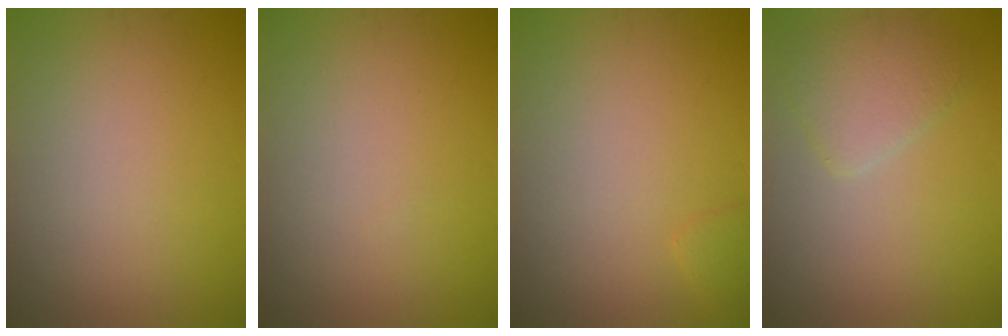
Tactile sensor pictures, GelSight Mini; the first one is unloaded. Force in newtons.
{"total": 0.0}
{"total": 1.0, "press": 1.0, "slide": 0.1}
{"total": 3.0, "press": 3.0, "slide": 0.2}